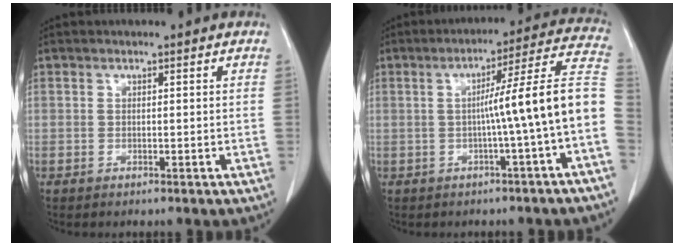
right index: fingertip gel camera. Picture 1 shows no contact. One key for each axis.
{"total": 12.2, "fx": -2.1, "fy": -1.7, "fz": 11.9, "tx": -0.155, "ty": 0.028, "tz": -0.033}